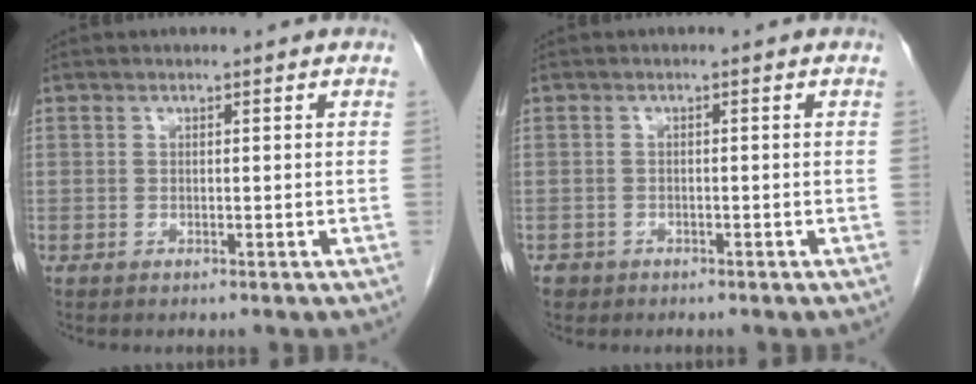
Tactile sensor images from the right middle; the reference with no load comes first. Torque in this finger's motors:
{"motor_torque": [0.21, -0.11, 0.02, 0.00]}